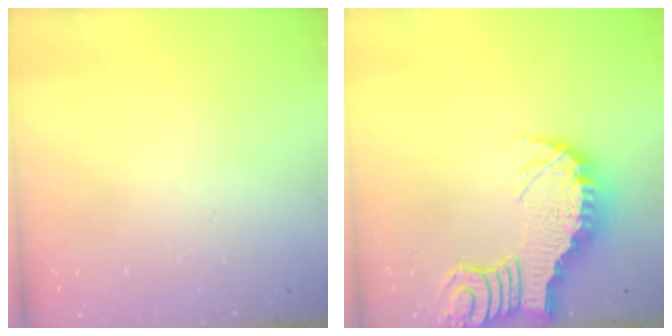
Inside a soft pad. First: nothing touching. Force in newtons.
{"total": 3.3, "press": 3.2, "slide": 0.5}